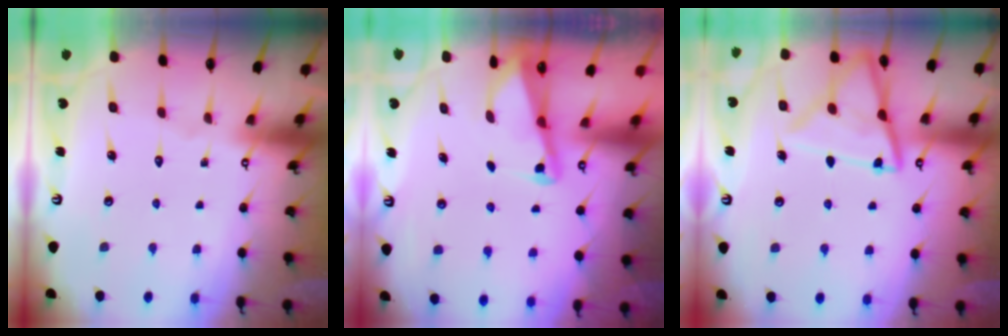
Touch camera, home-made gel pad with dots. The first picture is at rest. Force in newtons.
{"total": 2.0, "press": 2.0, "slide": 0.4}
{"total": 14.2, "press": 14.1, "slide": 1.4}